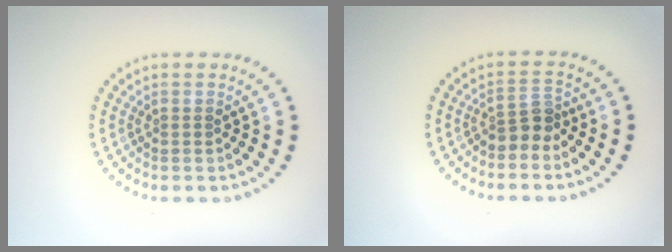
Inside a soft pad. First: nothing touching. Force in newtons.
{"total": 2.3, "press": 1.8, "slide": 1.4}